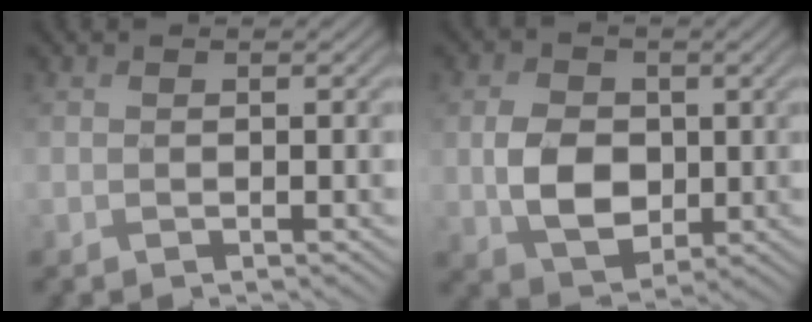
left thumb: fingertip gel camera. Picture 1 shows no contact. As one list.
[{"total": 6.5, "force": [-0.4, 5.0, 4.2], "torque": [-0.091, -0.007, -0.008]}]